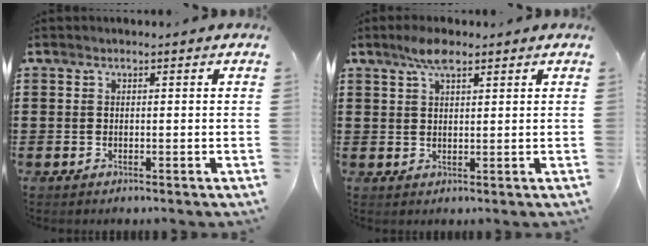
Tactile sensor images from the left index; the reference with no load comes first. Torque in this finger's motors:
{"motor_torque": [0.67, -0.48, 0.28, 0.09]}